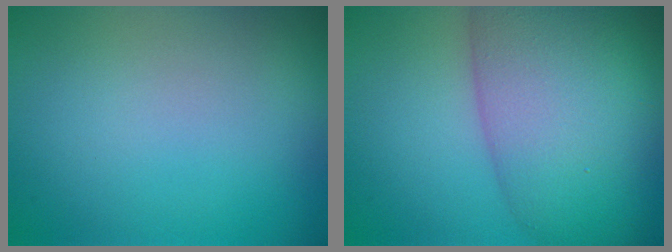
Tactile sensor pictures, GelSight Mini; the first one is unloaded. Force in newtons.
{"total": 11.1, "press": 11.1, "slide": 0.5}